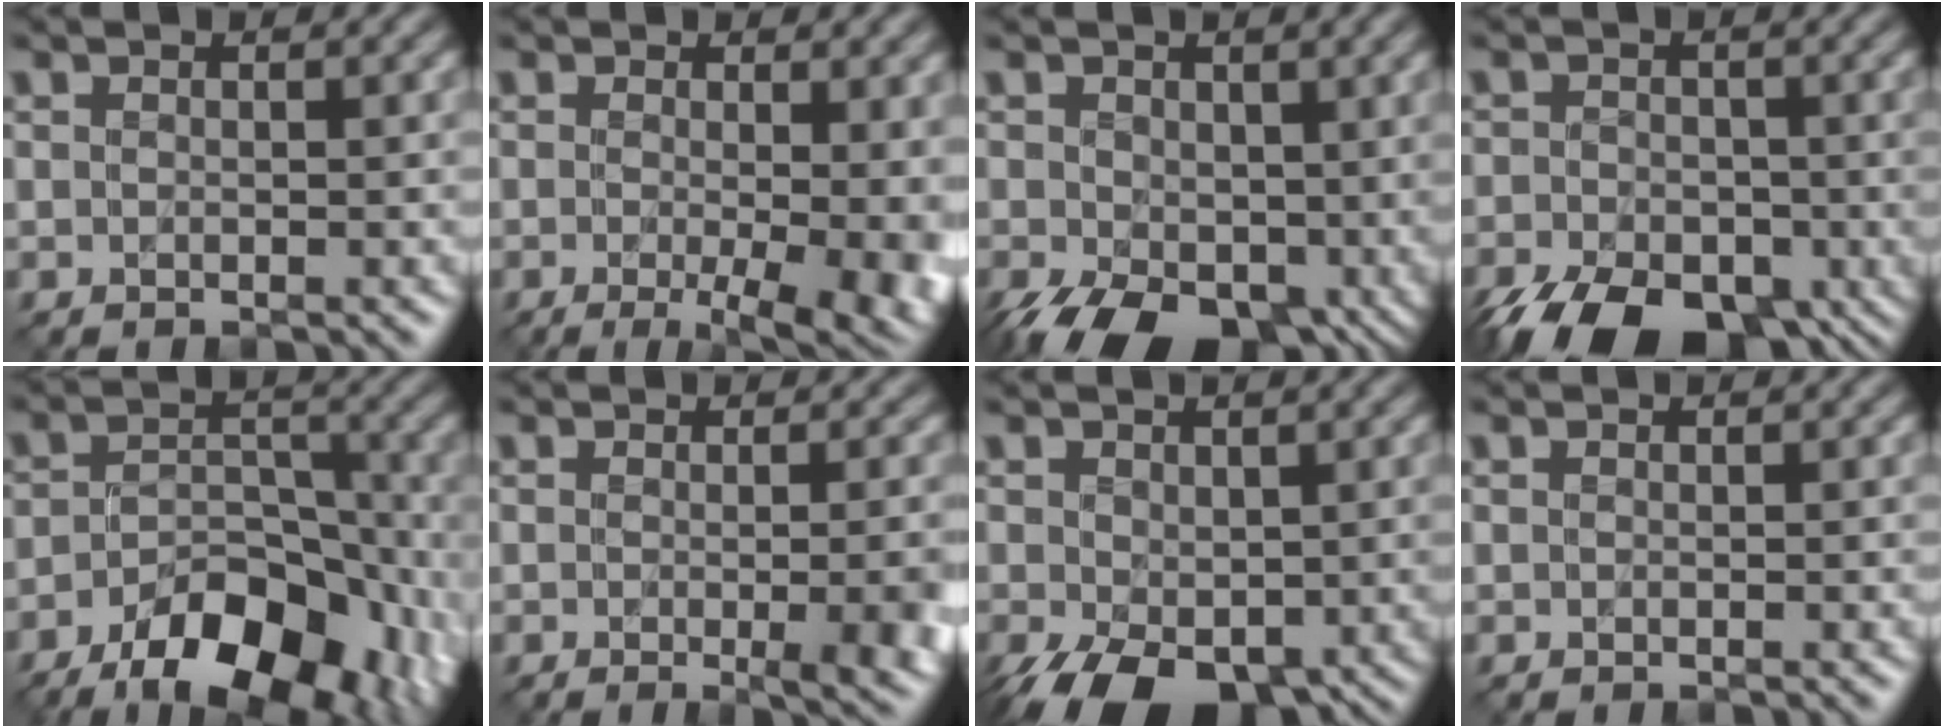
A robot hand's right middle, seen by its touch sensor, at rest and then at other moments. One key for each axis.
{"total": 6.8, "fx": -1.2, "fy": 2.2, "fz": 6.4, "tx": -0.063, "ty": -0.014, "tz": -0.011}
{"total": 10.3, "fx": -3.5, "fy": 6.4, "fz": 7.3, "tx": -0.136, "ty": -0.041, "tz": -0.046}
{"total": 10.8, "fx": -6.8, "fy": 5.9, "fz": 5.9, "tx": -0.105, "ty": -0.047, "tz": -0.106}
{"total": 11.2, "fx": -6.5, "fy": 5.4, "fz": 7.3, "tx": -0.109, "ty": -0.006, "tz": -0.097}
{"total": 8.1, "fx": -1.3, "fy": 3.6, "fz": 7.1, "tx": -0.030, "ty": -0.001, "tz": -0.004}
{"total": 7.8, "fx": -3.3, "fy": 4.6, "fz": 5.4, "tx": -0.121, "ty": -0.031, "tz": -0.045}
{"total": 0.0}